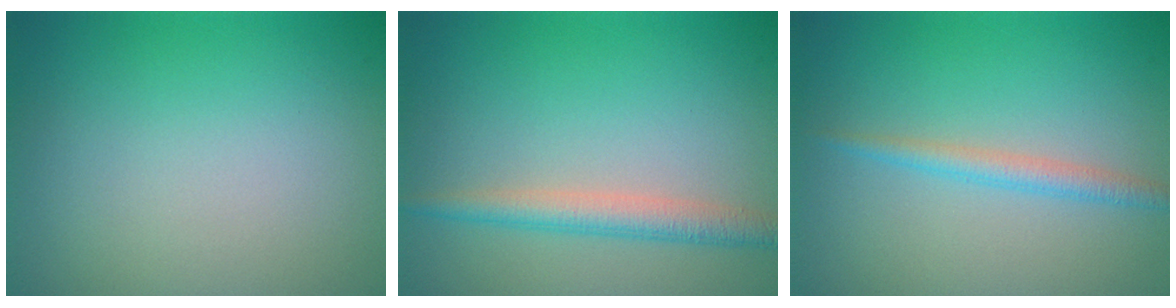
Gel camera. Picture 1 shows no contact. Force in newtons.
{"total": 2.7, "press": 2.7, "slide": 0.1}
{"total": 1.8, "press": 1.8, "slide": 0.1}